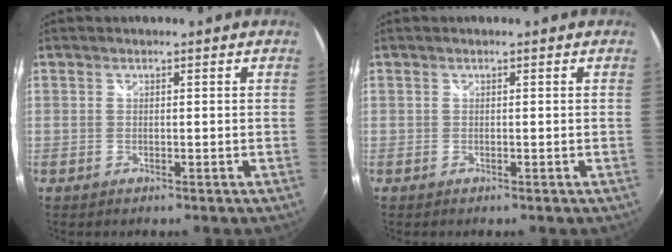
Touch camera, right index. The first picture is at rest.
{"total": 0.0}